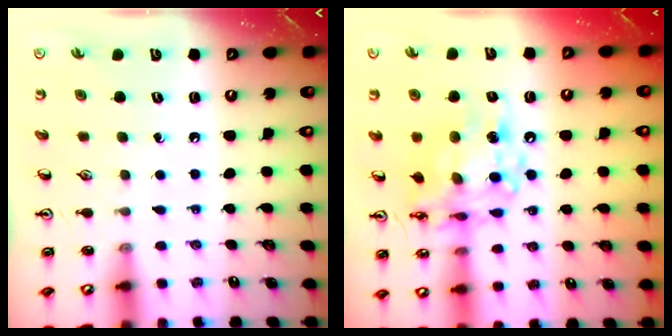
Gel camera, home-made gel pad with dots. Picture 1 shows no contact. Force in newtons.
{"total": 13.6, "press": 13.5, "slide": 1.0}